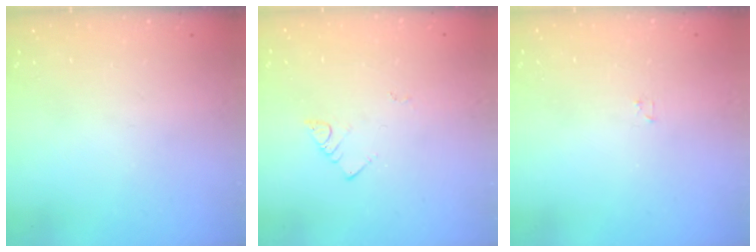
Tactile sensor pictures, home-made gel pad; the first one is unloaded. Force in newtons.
{"total": 2.7, "press": 2.7, "slide": 0.6}
{"total": 1.2, "press": 1.2, "slide": 0.2}